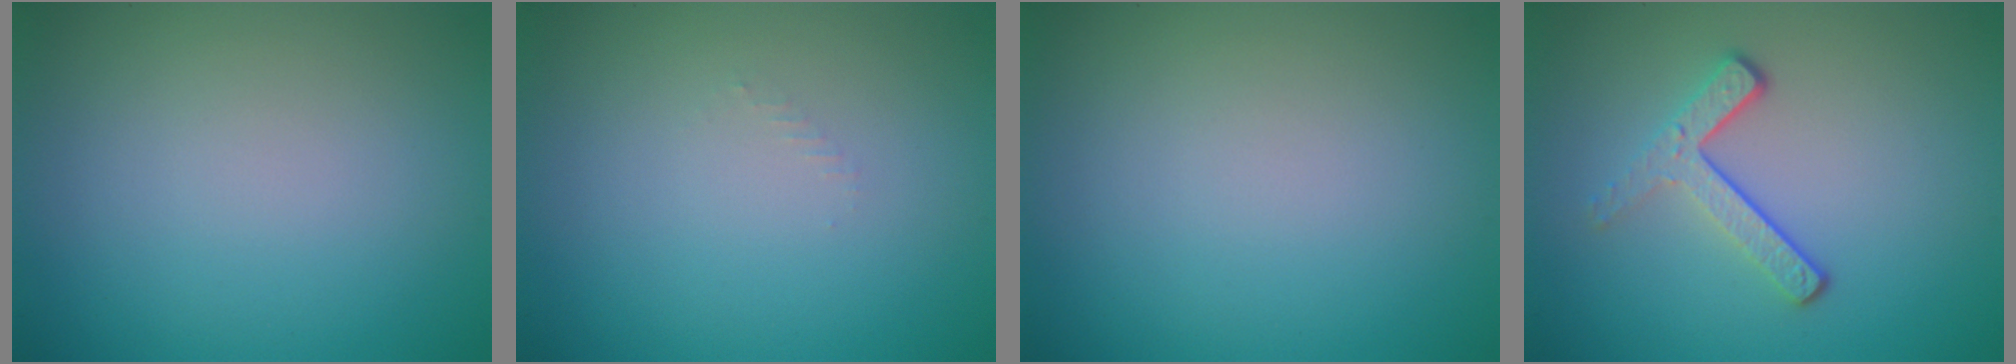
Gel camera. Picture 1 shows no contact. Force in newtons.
{"total": 0.5, "press": 0.5, "slide": 0.2}
{"total": 0.0}
{"total": 3.2, "press": 2.2, "slide": 2.3}